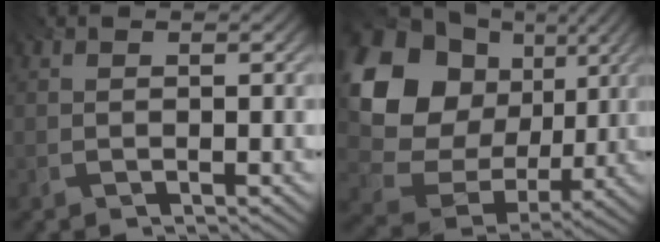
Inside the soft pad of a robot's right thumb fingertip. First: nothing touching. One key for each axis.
{"total": 17.8, "fx": 4.0, "fy": 14.0, "fz": 10.3, "tx": -0.233, "ty": 0.006, "tz": 0.083}